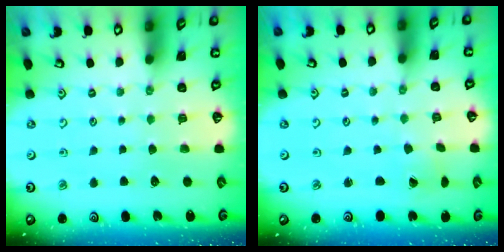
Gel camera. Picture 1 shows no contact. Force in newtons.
{"total": 0.0}